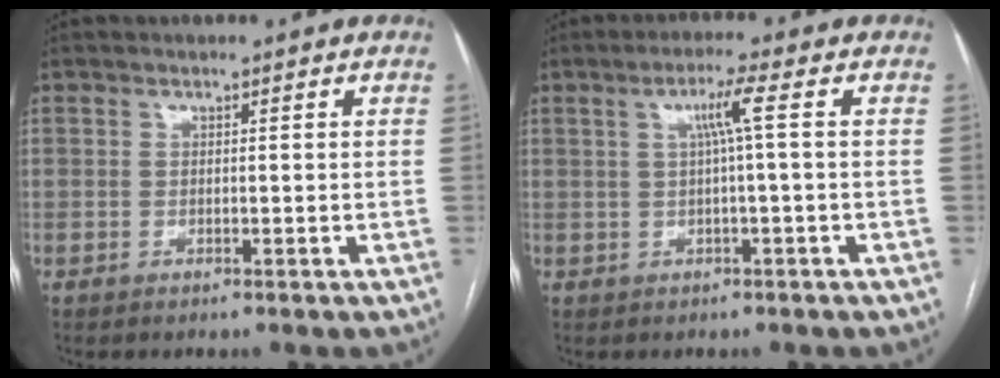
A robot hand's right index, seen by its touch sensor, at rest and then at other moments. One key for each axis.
{"total": 3.9, "fx": 0.6, "fy": -0.8, "fz": 3.7, "tx": -0.070, "ty": 0.008, "tz": 0.013}